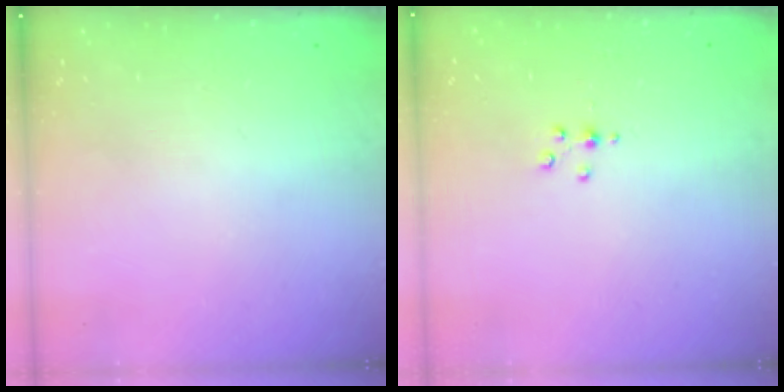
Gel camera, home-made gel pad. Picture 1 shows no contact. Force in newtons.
{"total": 3.0, "press": 3.0, "slide": 0.3}